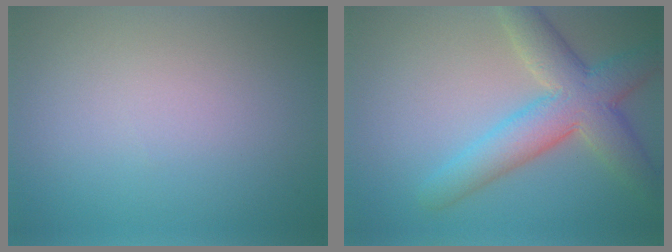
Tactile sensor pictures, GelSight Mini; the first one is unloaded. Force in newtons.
{"total": 6.9, "press": 6.9, "slide": 0.4}